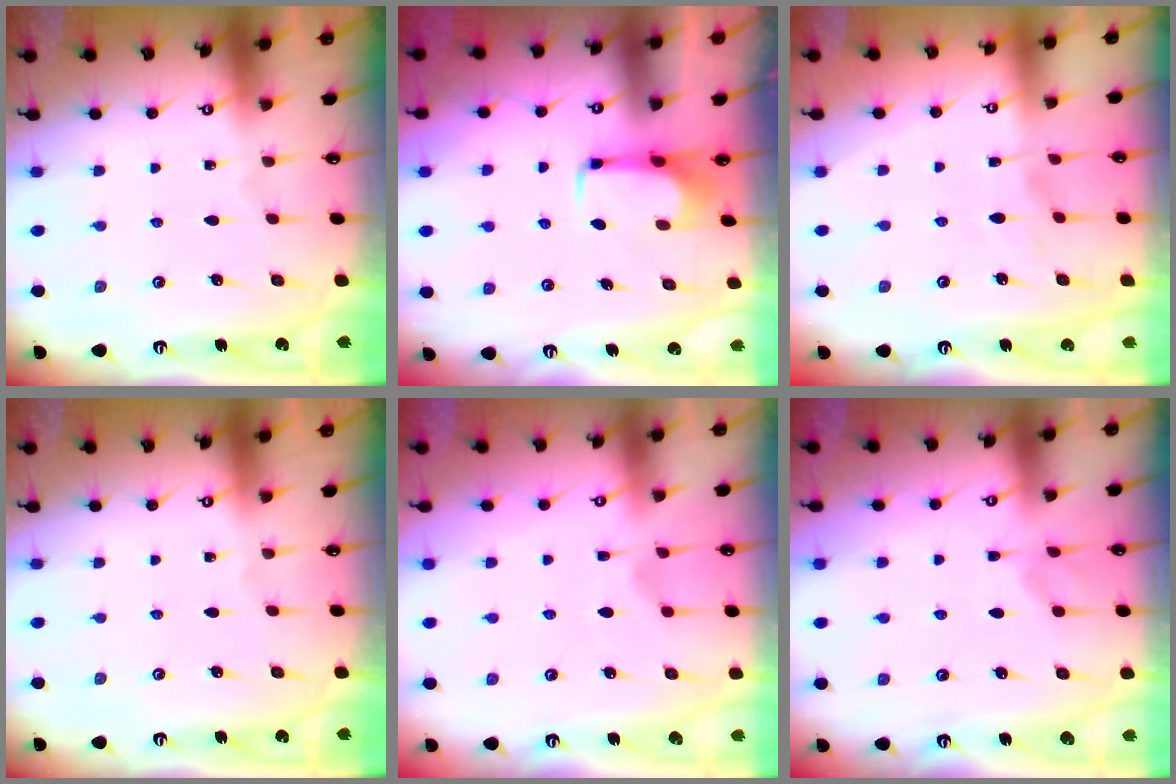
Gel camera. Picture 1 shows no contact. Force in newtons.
{"total": 1.6, "press": 1.5, "slide": 0.4}
{"total": 3.9, "press": 3.8, "slide": 0.7}
{"total": 0.0}
{"total": 2.7, "press": 2.4, "slide": 1.2}
{"total": 1.7, "press": 1.5, "slide": 0.7}